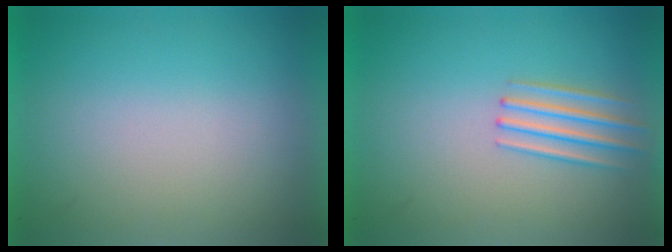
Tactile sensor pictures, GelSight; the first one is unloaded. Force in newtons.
{"total": 2.1}